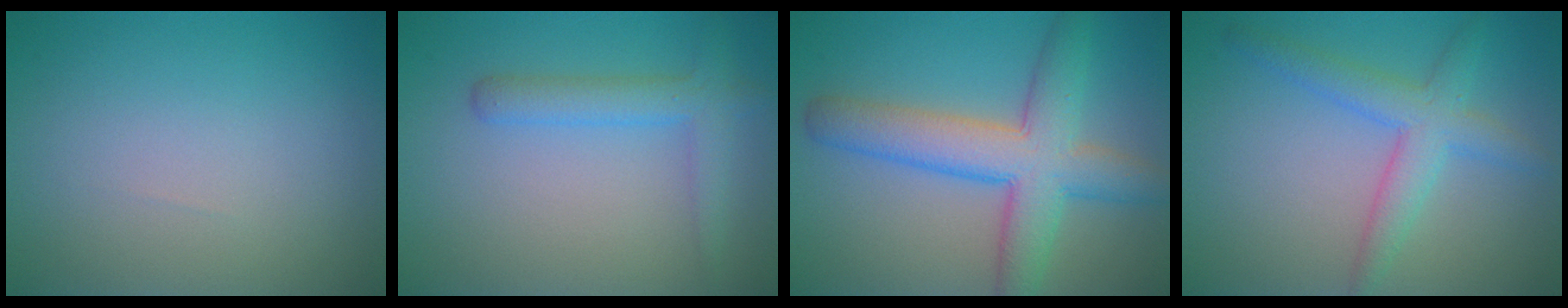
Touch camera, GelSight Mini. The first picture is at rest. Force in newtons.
{"total": 3.0, "press": 3.0, "slide": 0.2}
{"total": 7.3, "press": 7.3, "slide": 0.1}
{"total": 3.8, "press": 3.8, "slide": 0.1}